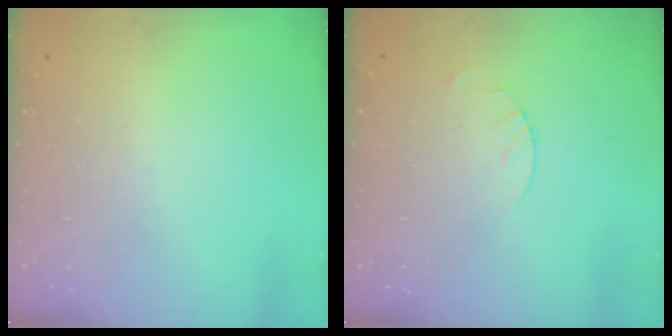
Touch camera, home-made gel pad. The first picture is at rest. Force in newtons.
{"total": 1.9, "press": 1.9, "slide": 0.2}